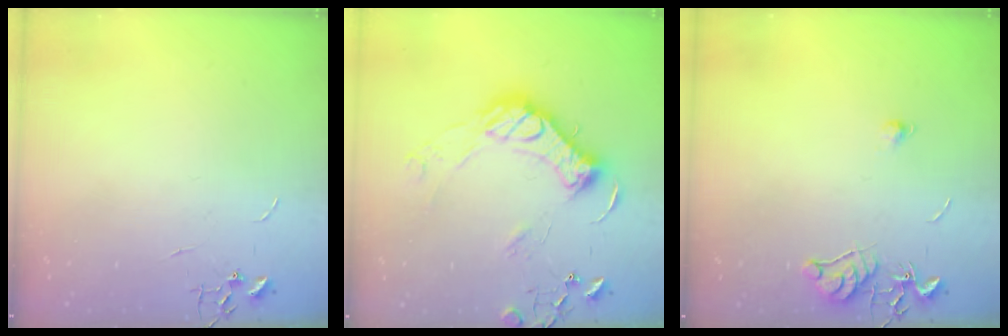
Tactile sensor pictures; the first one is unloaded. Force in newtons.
{"total": 15.5, "press": 15.4, "slide": 1.7}
{"total": 7.1, "press": 7.0, "slide": 0.6}